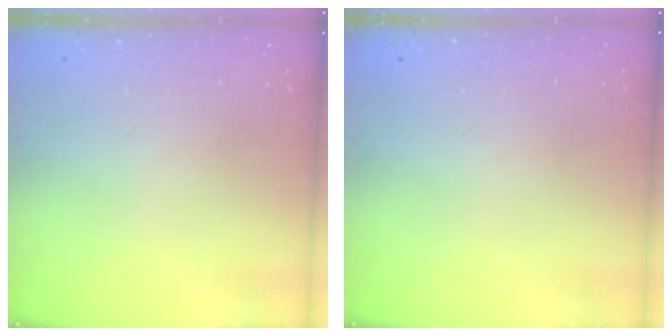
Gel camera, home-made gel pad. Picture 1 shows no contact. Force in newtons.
{"total": 0.0}